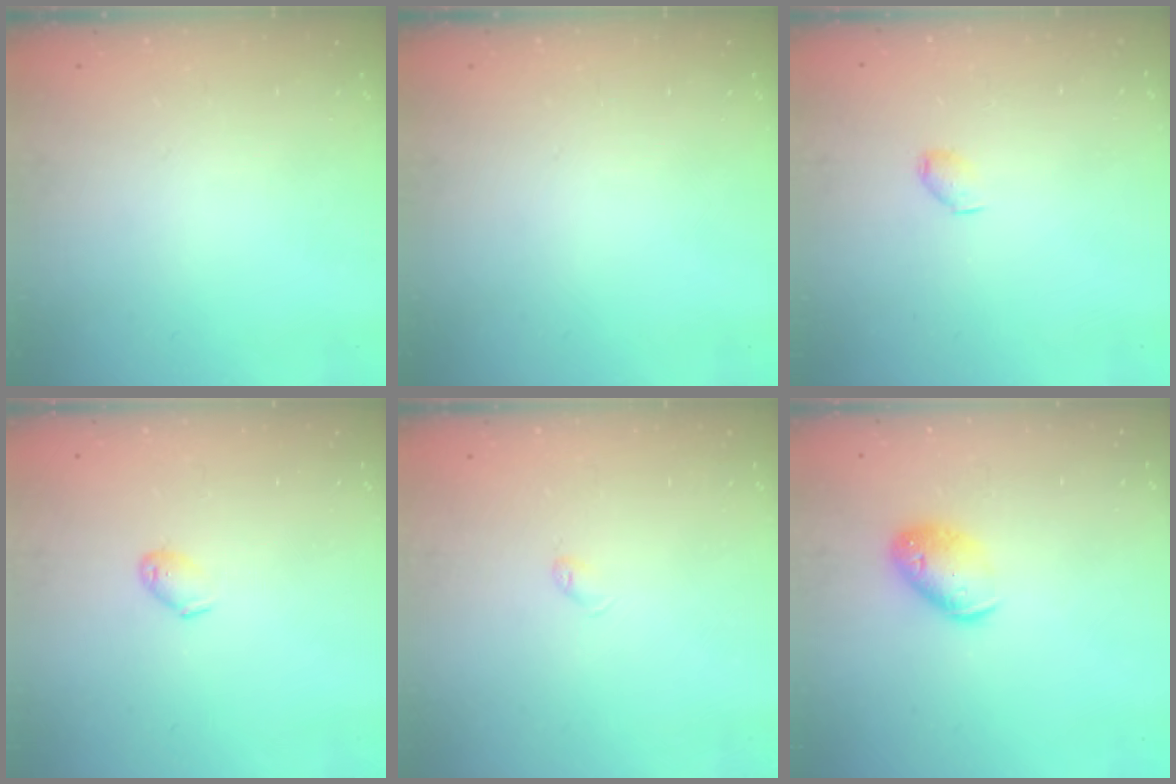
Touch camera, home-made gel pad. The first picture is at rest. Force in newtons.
{"total": 0.0}
{"total": 3.1, "press": 3.1, "slide": 0.5}
{"total": 4.5, "press": 4.4, "slide": 0.8}
{"total": 2.7, "press": 2.6, "slide": 0.4}
{"total": 10.5, "press": 10.4, "slide": 1.5}